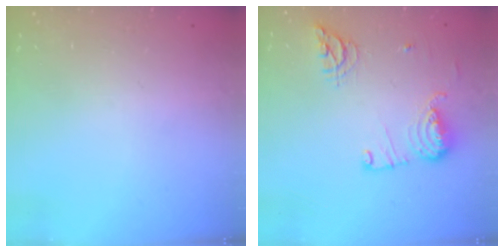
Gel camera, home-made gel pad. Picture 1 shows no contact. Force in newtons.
{"total": 12.4, "press": 12.2, "slide": 2.3}